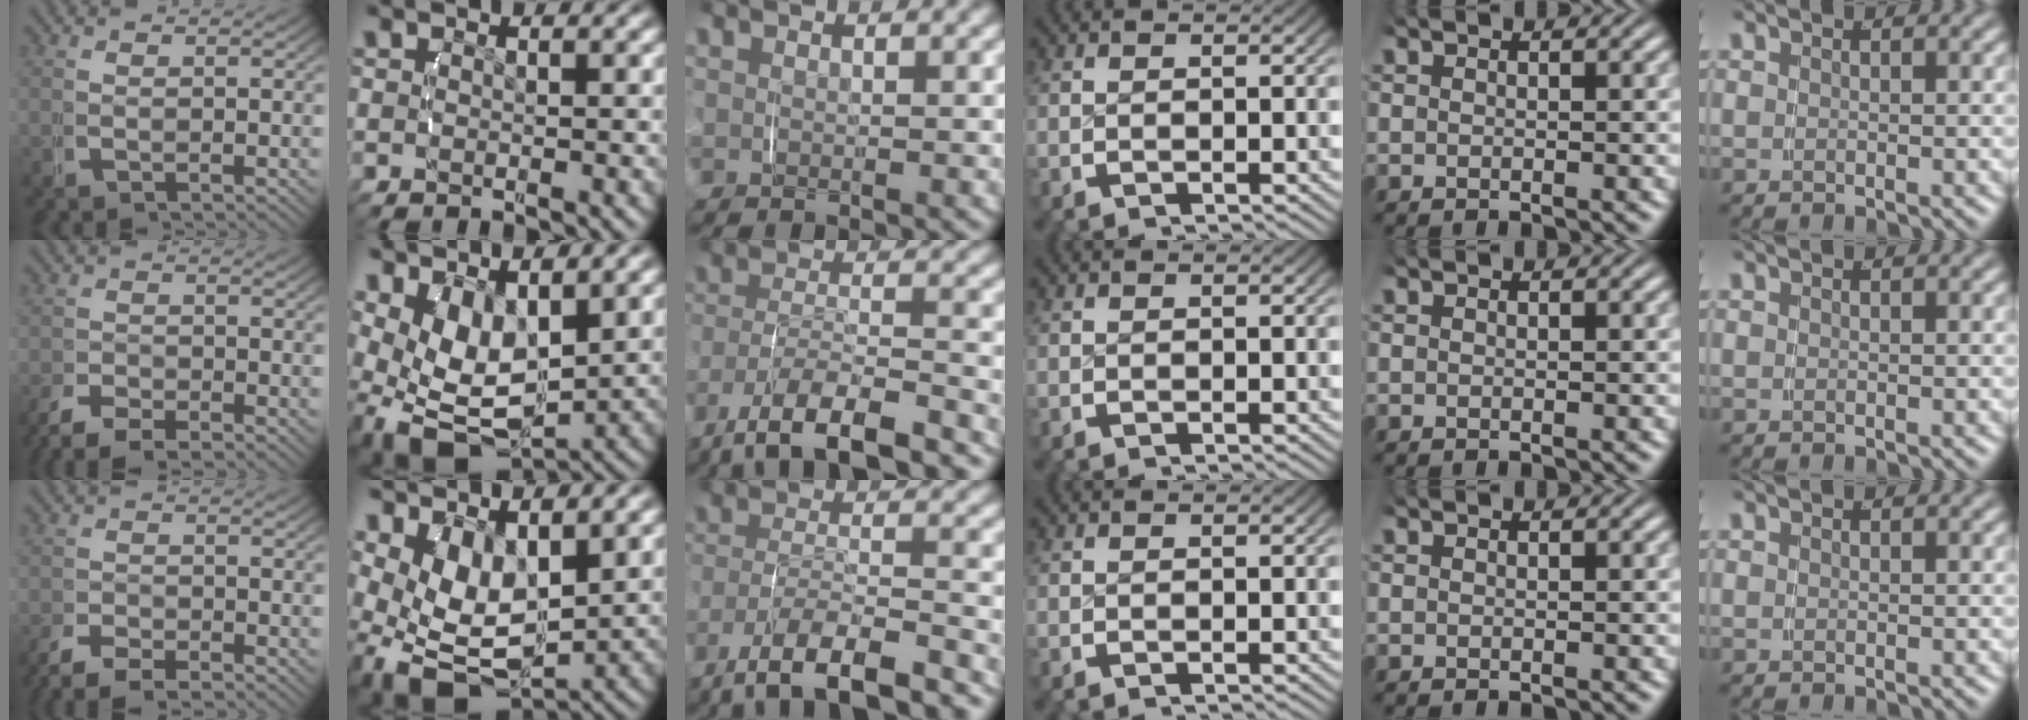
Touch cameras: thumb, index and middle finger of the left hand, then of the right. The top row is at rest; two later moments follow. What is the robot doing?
{"motion": "lift_and_place", "object": "toothpaste"}